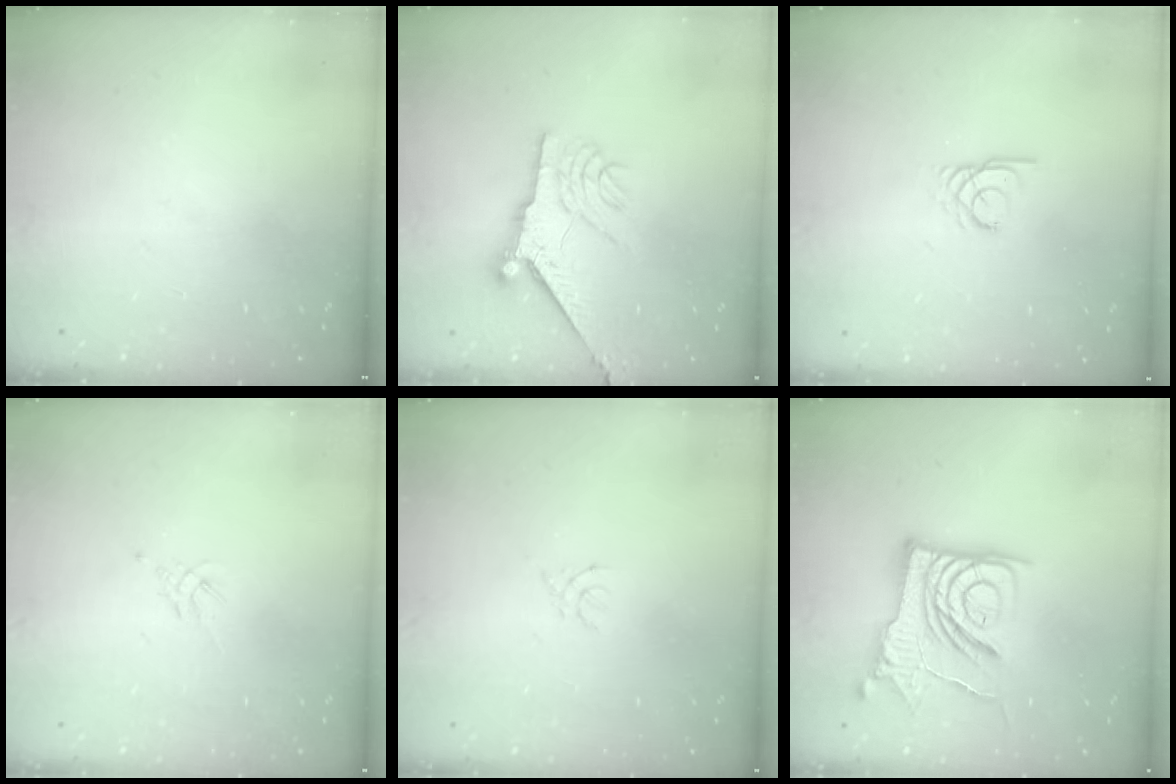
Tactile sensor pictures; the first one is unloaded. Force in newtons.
{"total": 9.5, "press": 9.5, "slide": 0.6}
{"total": 2.4, "press": 2.4, "slide": 0.3}
{"total": 2.1, "press": 2.0, "slide": 0.5}
{"total": 1.4, "press": 1.4, "slide": 0.3}
{"total": 14.2, "press": 14.1, "slide": 1.1}